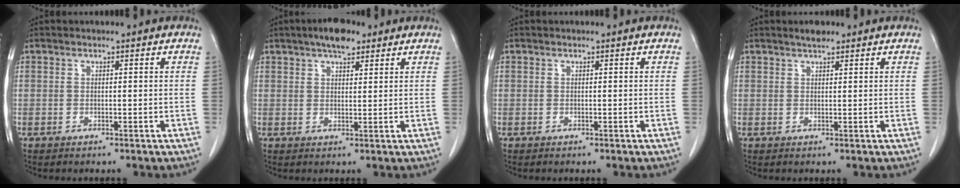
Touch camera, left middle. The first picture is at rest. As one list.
[{"total": 5.3, "force": [3.7, 1.8, 3.2], "torque": [-0.056, 0.012, 0.059]}, {"total": 0.0}, {"total": 1.9, "force": [1.6, 0.5, 1.0], "torque": [-0.024, 0.004, 0.028]}]